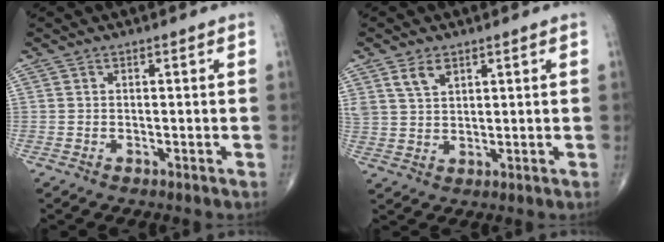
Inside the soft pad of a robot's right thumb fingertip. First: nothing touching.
{"total": 4.6, "force": [2.7, 2.7, 2.5], "torque": [-0.041, -0.012, 0.058]}